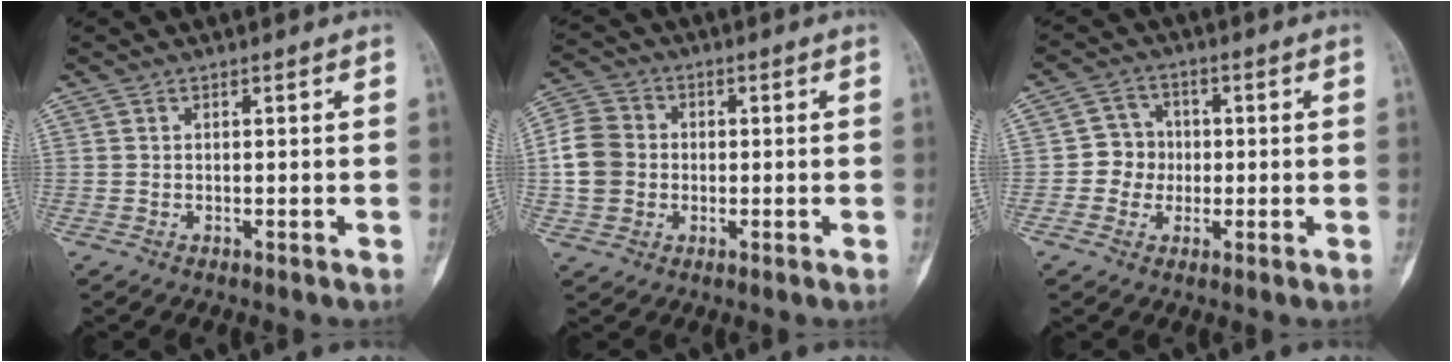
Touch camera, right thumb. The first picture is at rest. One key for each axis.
{"total": 8.7, "fx": -0.5, "fy": 7.5, "fz": 4.3, "tx": -0.076, "ty": 0.019, "tz": -0.019}
{"total": 5.3, "fx": -0.5, "fy": 5.1, "fz": 1.4, "tx": 0.015, "ty": 0.014, "tz": -0.018}